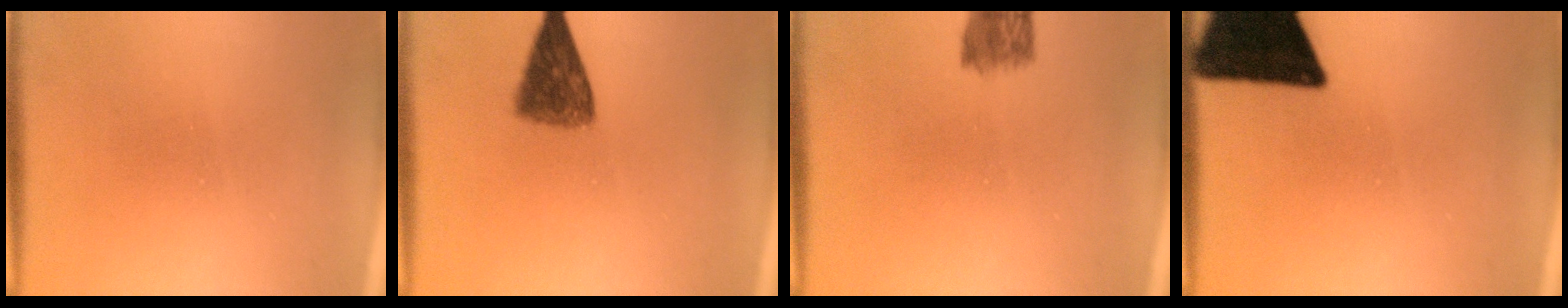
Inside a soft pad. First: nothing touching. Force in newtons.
{"total": 6.3}
{"total": 4.5}
{"total": 18.8}